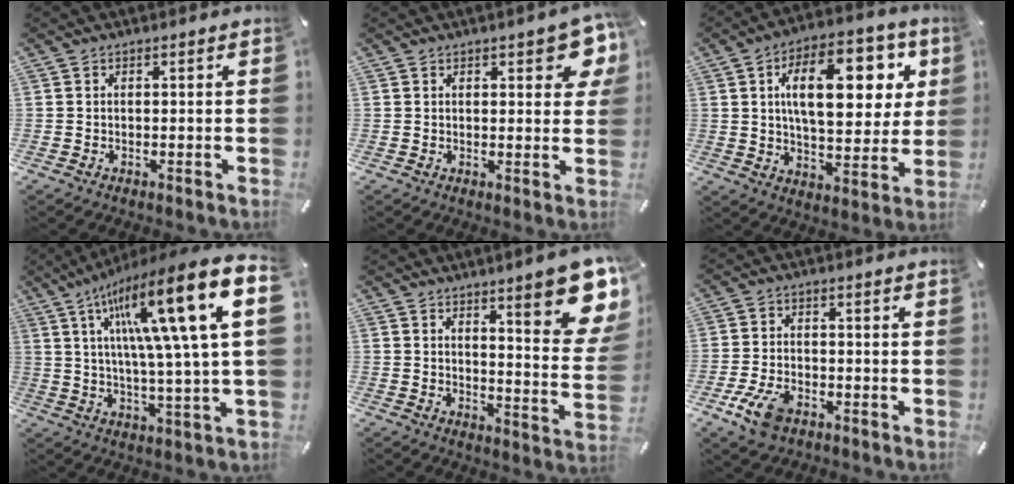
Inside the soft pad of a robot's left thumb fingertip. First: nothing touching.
{"total": 7.5, "force": [3.8, 3.2, 5.7], "torque": [-0.067, -0.016, 0.060]}
{"total": 21.1, "force": [6.8, 10.6, 16.9], "torque": [-0.245, -0.008, 0.104]}
{"total": 24.2, "force": [8.9, 2.8, 22.3], "torque": [-0.383, -0.058, 0.127]}
{"total": 16.4, "force": [9.8, 3.9, 12.5], "torque": [-0.165, -0.072, 0.153]}
{"total": 8.0, "force": [-4.2, 4.5, 5.1], "torque": [-0.121, 0.010, -0.080]}